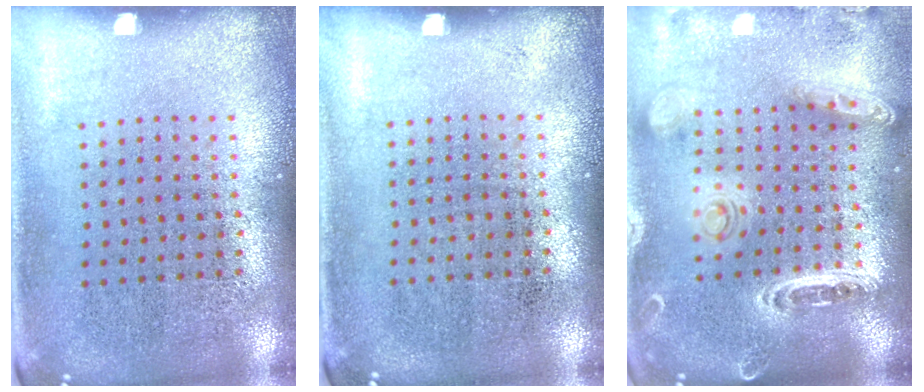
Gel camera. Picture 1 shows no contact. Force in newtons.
{"total": 0.0}
{"total": 1.5, "press": 1.5, "slide": 0.1}